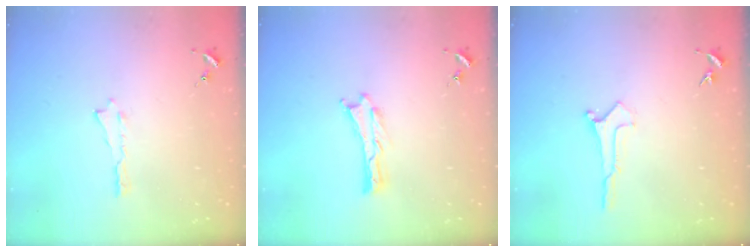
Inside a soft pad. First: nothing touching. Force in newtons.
{"total": 0.0}
{"total": 0.0}